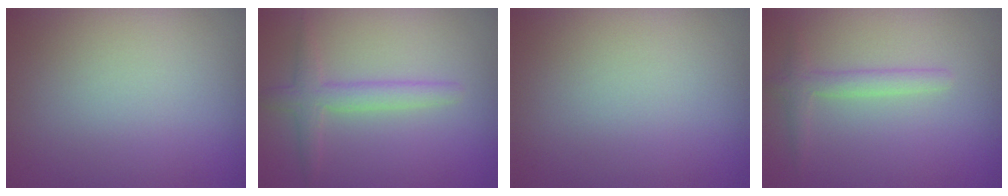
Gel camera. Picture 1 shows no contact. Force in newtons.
{"total": 2.7, "press": 2.7, "slide": 0.1}
{"total": 0.0}
{"total": 1.9, "press": 1.9, "slide": 0.0}